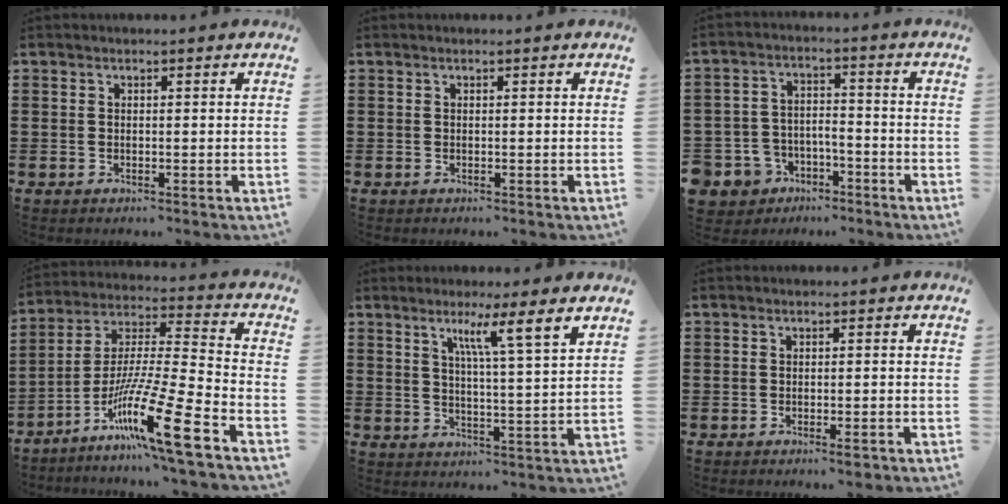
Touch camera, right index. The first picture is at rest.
{"total": 0.0}
{"total": 5.4, "force": [-4.4, 2.9, 1.0], "torque": [-0.058, 0.004, -0.096]}
{"total": 16.0, "force": [-9.8, 0.6, 12.6], "torque": [-0.244, 0.001, -0.182]}
{"total": 5.9, "force": [3.5, -0.7, 4.7], "torque": [-0.086, -0.013, 0.051]}
{"total": 1.4, "force": [-1.0, 0.2, 0.9], "torque": [-0.018, -0.002, -0.018]}